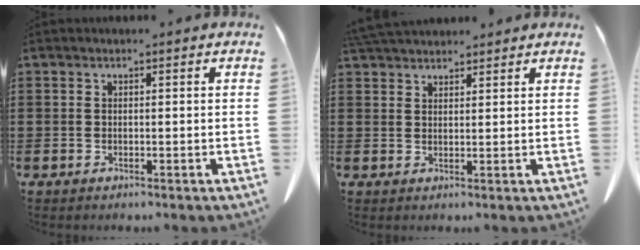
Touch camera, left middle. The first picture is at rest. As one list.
[{"total": 3.7, "force": [3.5, 0.8, 1.0], "torque": [-0.028, -0.006, 0.067]}]